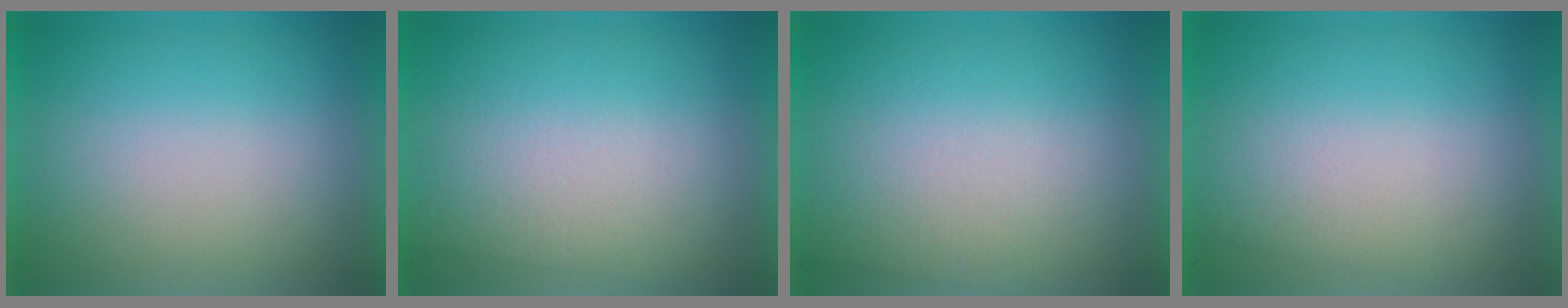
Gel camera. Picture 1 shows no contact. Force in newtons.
{"total": 2.8}
{"total": 2.4}
{"total": 1.0}